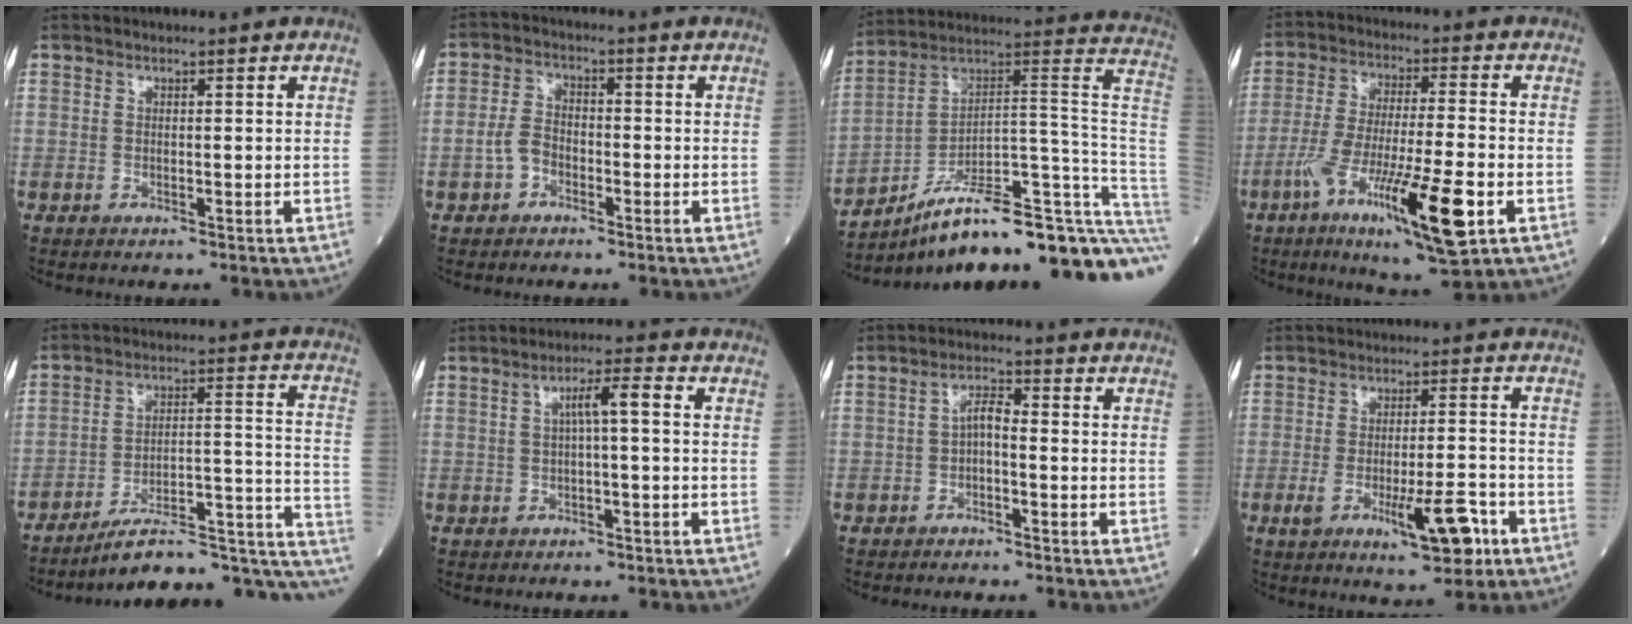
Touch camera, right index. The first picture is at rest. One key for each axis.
{"total": 3.9, "fx": -1.7, "fy": 2.7, "fz": 2.1, "tx": -0.049, "ty": 0.009, "tz": -0.036}
{"total": 29.1, "fx": -20.7, "fy": 2.8, "fz": 20.2, "tx": -0.153, "ty": 0.040, "tz": -0.300}
{"total": 16.2, "fx": -6.5, "fy": 1.7, "fz": 14.7, "tx": -0.259, "ty": -0.026, "tz": -0.107}
{"total": 18.2, "fx": -13.0, "fy": 5.3, "fz": 11.5, "tx": -0.089, "ty": 0.066, "tz": -0.178}
{"total": 3.9, "fx": 0.4, "fy": 0.4, "fz": 3.9, "tx": -0.064, "ty": 0.014, "tz": 0.006}
{"total": 2.9, "fx": -0.7, "fy": 0.9, "fz": 2.7, "tx": -0.048, "ty": 0.007, "tz": -0.013}
{"total": 9.7, "fx": -3.9, "fy": 2.3, "fz": 8.6, "tx": -0.135, "ty": -0.003, "tz": -0.053}